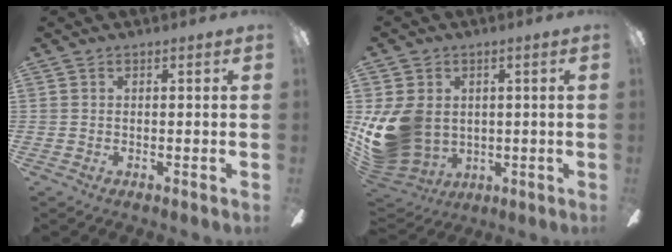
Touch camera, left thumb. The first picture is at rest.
{"total": 15.2, "force": [-0.2, 12.3, 8.9], "torque": [-0.197, -0.007, 0.001]}